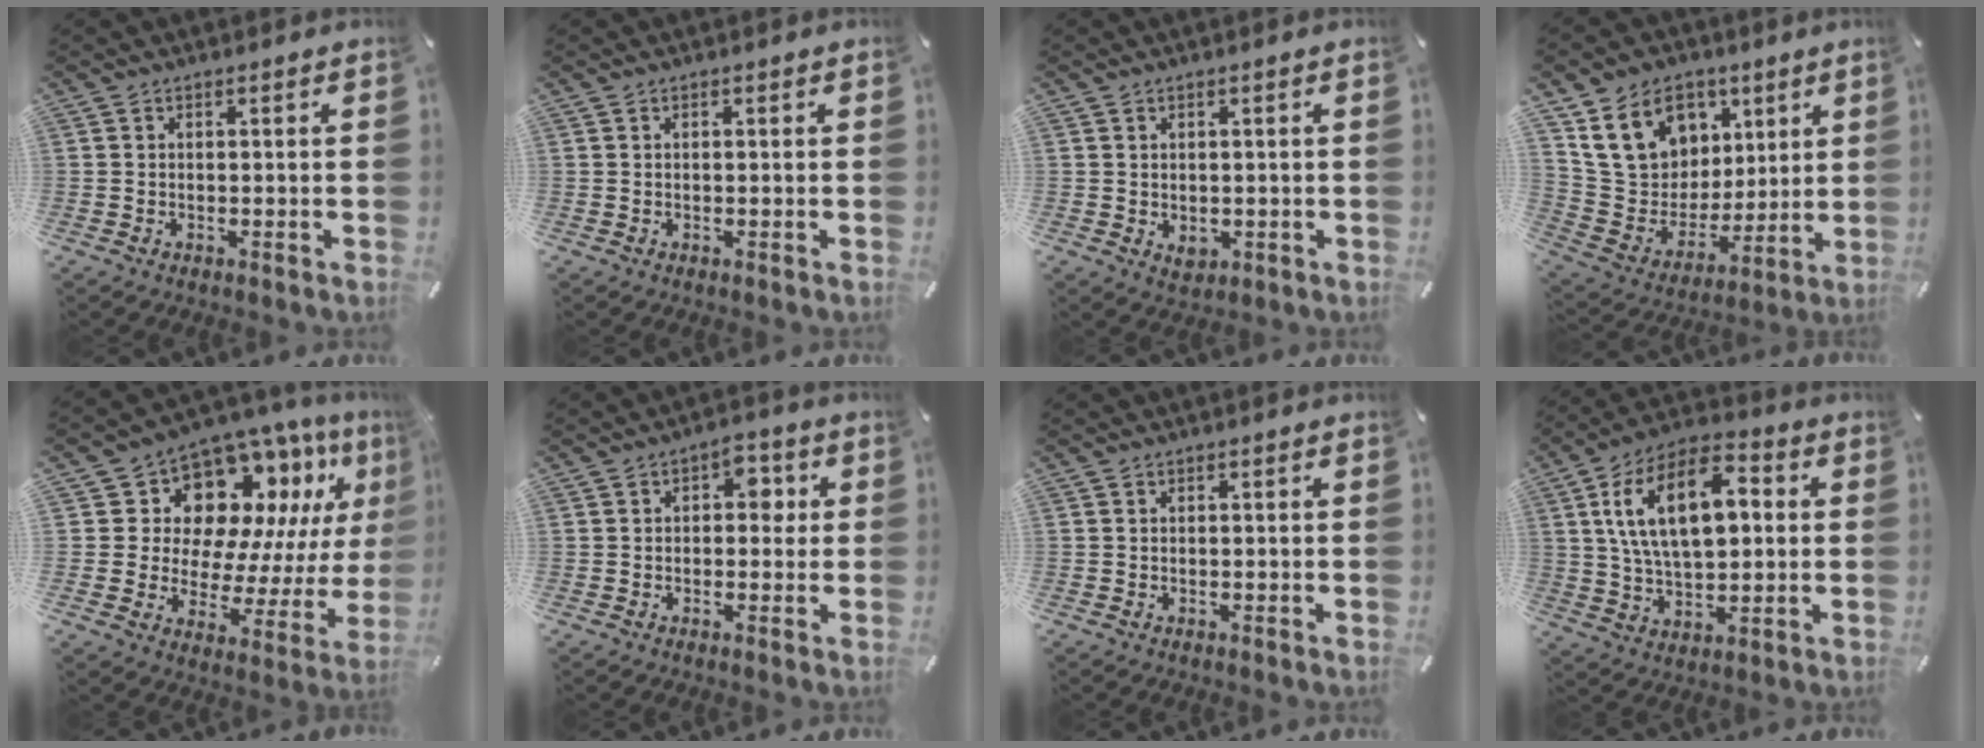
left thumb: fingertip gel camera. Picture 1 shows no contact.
{"total": 0.0}
{"total": 2.4, "force": [-0.2, 2.1, 1.1], "torque": [-0.010, -0.001, -0.003]}
{"total": 16.9, "force": [8.0, 13.4, 6.4], "torque": [-0.119, -0.033, 0.164]}
{"total": 13.9, "force": [8.7, 9.4, 5.3], "torque": [-0.076, -0.099, 0.151]}
{"total": 4.7, "force": [0.8, 3.2, 3.3], "torque": [-0.027, -0.003, 0.001]}
{"total": 0.0}
{"total": 17.7, "force": [4.3, 10.1, 13.9], "torque": [-0.270, 0.008, 0.070]}